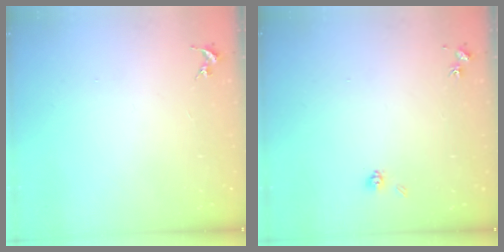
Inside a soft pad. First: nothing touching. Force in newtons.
{"total": 4.0, "press": 3.8, "slide": 1.4}